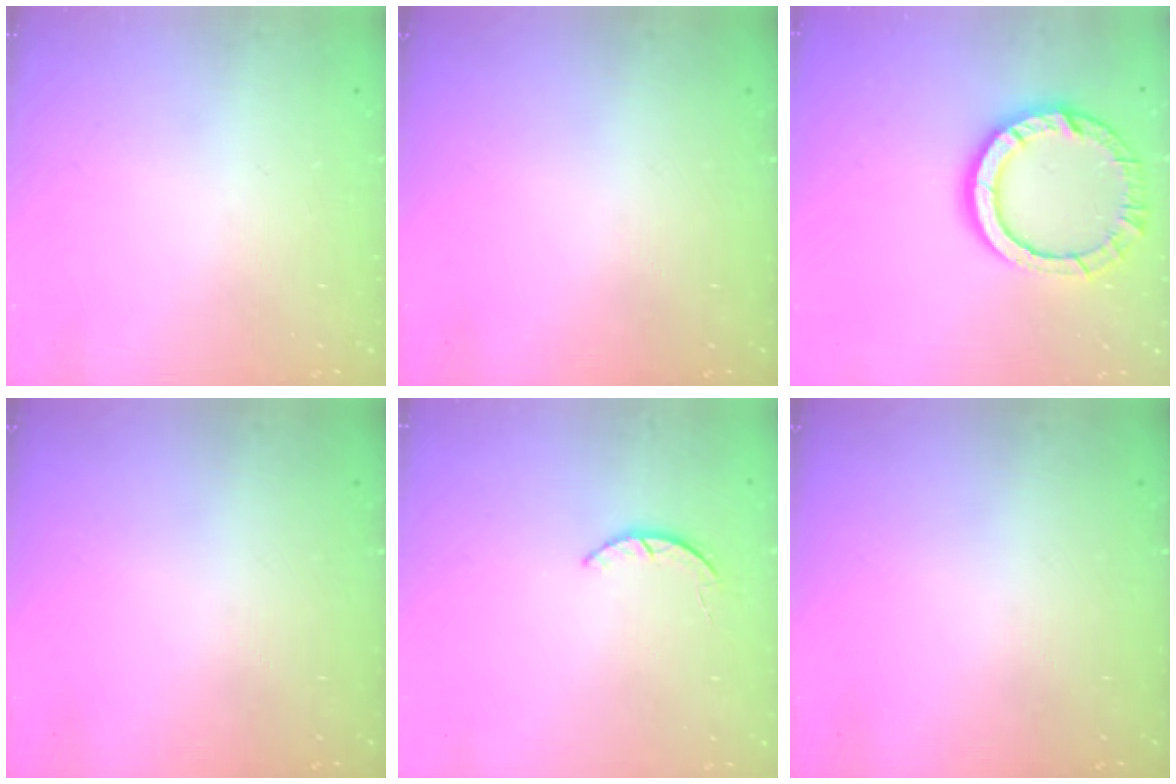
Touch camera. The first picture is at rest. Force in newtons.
{"total": 0.0}
{"total": 12.7, "press": 12.6, "slide": 0.9}
{"total": 0.0}
{"total": 1.9, "press": 1.9, "slide": 0.3}
{"total": 0.0}